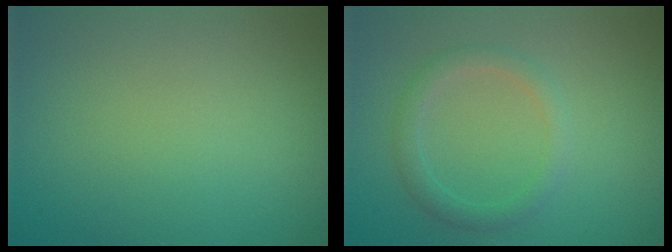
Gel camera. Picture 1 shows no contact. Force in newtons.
{"total": 2.0, "press": 2.0, "slide": 0.1}